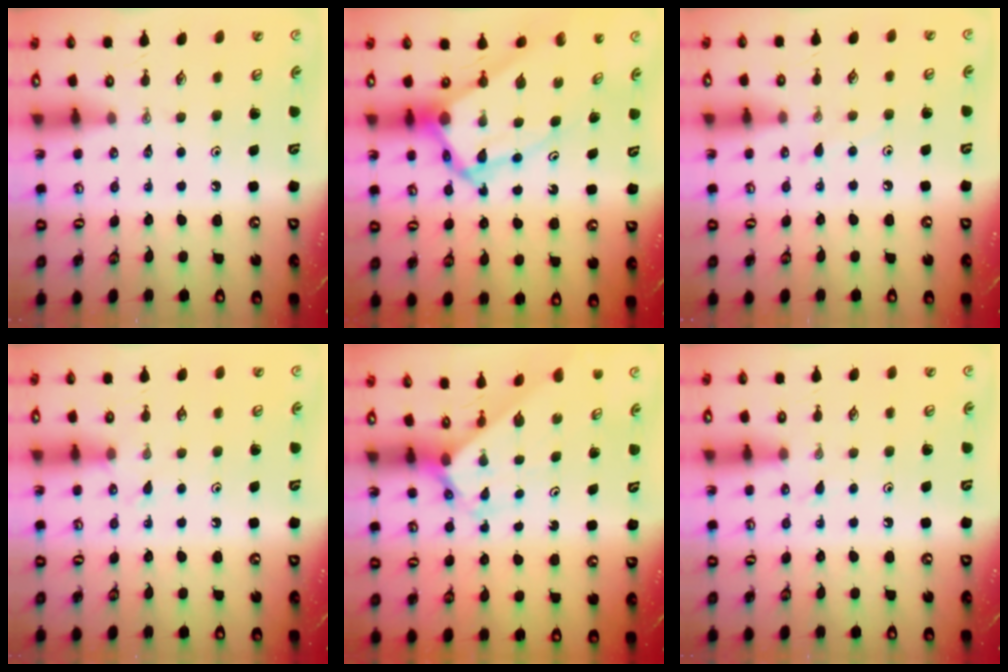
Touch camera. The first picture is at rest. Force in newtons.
{"total": 10.2, "press": 10.2, "slide": 1.0}
{"total": 5.8, "press": 5.8, "slide": 0.7}
{"total": 4.2, "press": 4.2, "slide": 0.5}
{"total": 2.0, "press": 2.0, "slide": 0.2}
{"total": 3.7, "press": 3.7, "slide": 0.4}